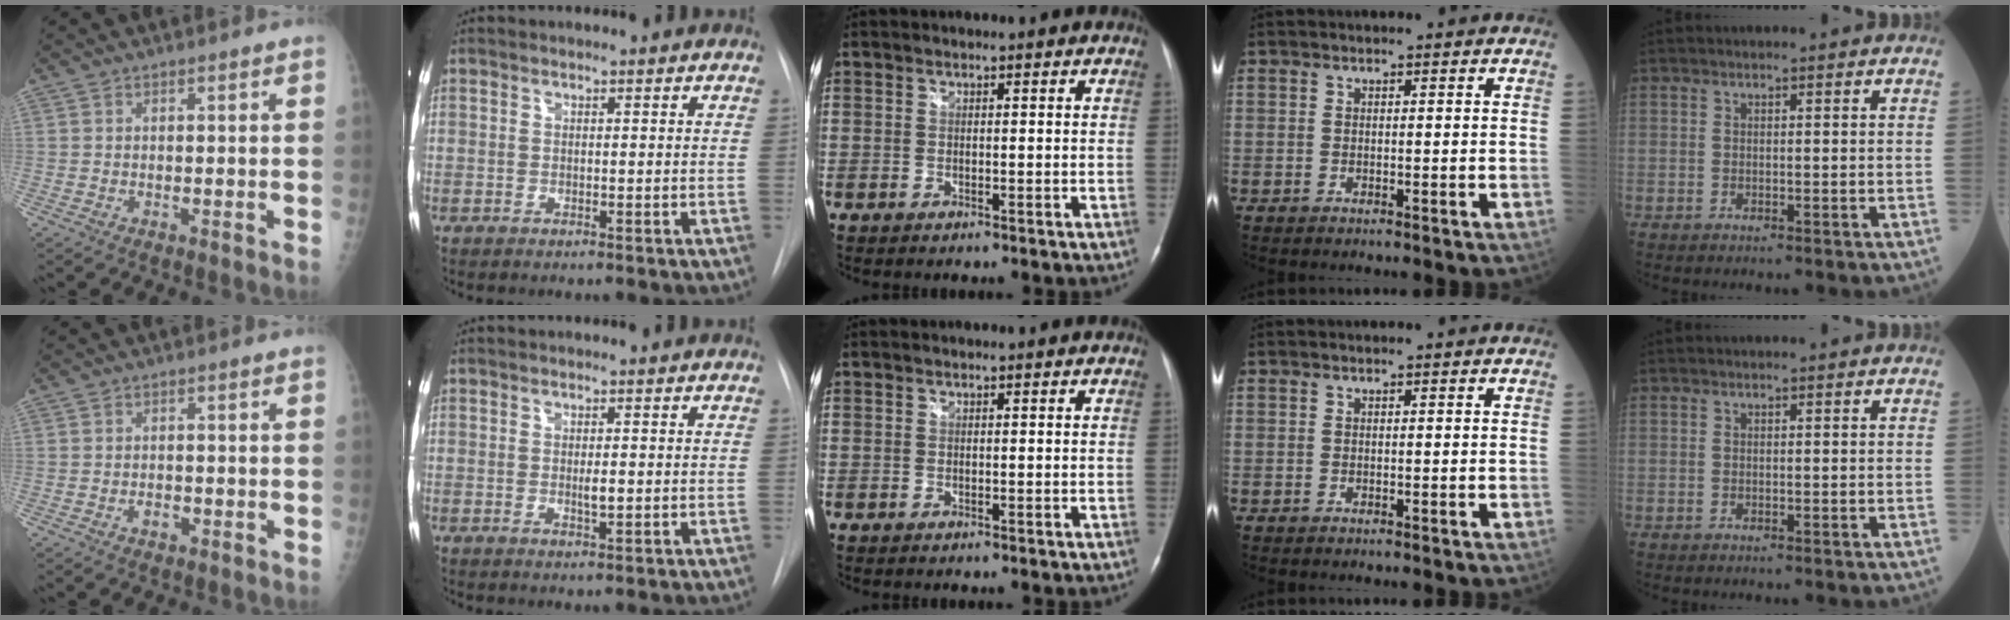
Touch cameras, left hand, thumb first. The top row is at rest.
{"thumb": {"total": 1.9, "force": [-0.8, 1.2, 1.1], "torque": [-0.013, 0.005, -0.012]}, "index": {"total": 1.6, "force": [-0.1, 0.4, 1.6], "torque": [-0.030, -0.004, 0.000]}}